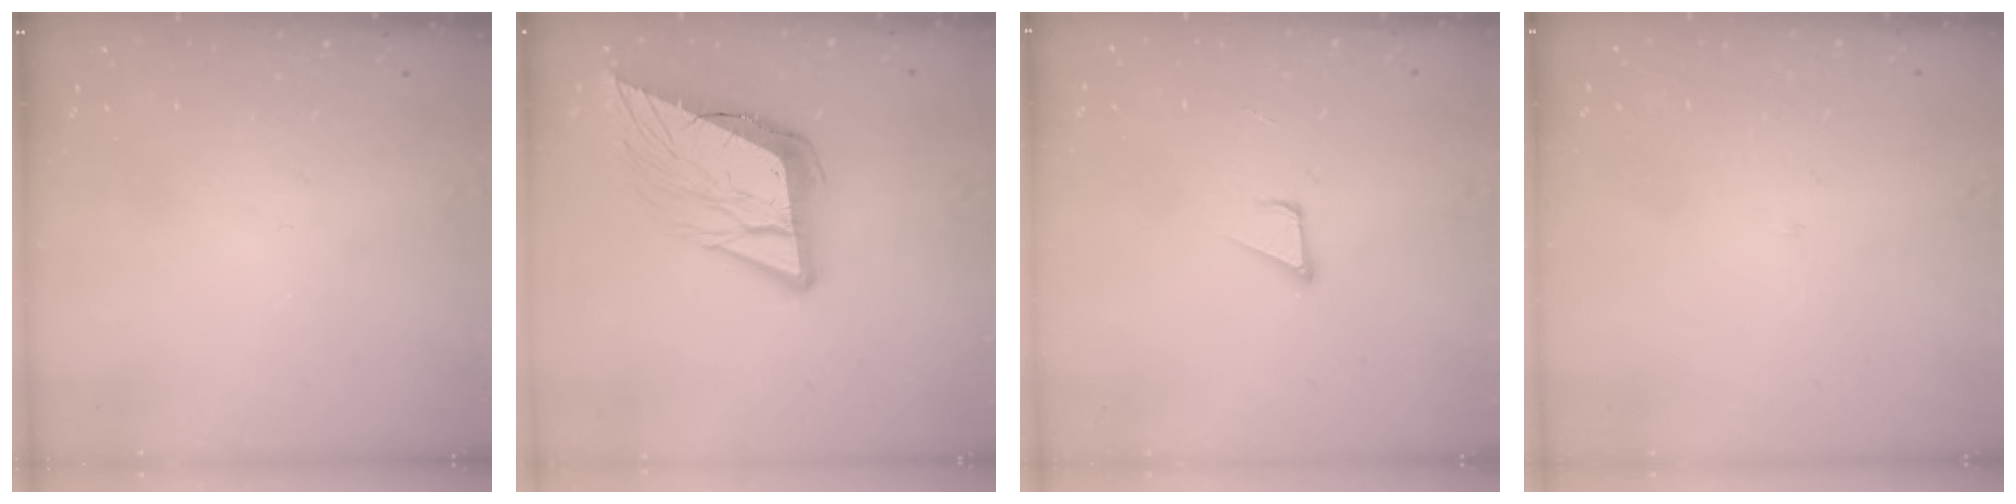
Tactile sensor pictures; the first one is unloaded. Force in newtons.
{"total": 15.3, "press": 15.1, "slide": 2.7}
{"total": 2.2, "press": 2.2, "slide": 0.2}
{"total": 2.1, "press": 2.1, "slide": 0.1}